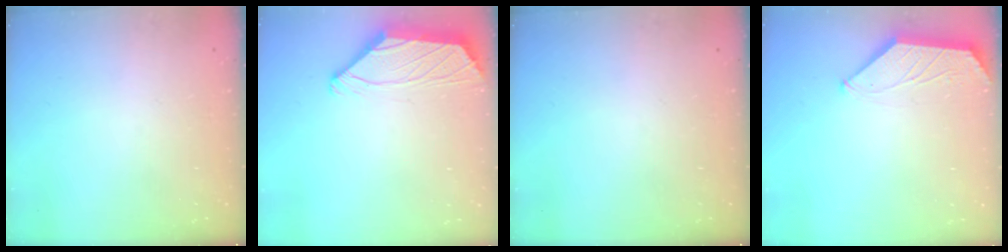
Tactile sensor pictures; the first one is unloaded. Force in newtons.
{"total": 2.2, "press": 2.1, "slide": 0.7}
{"total": 0.0}
{"total": 1.8, "press": 1.7, "slide": 0.3}